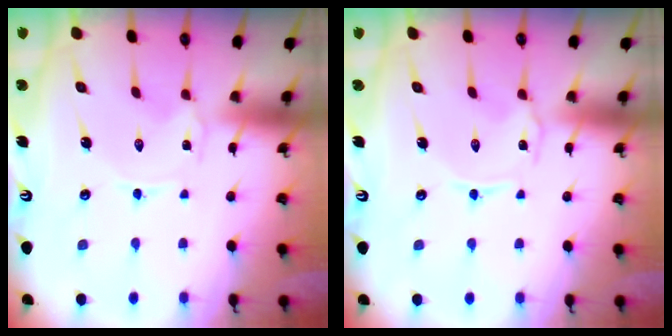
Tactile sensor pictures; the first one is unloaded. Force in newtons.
{"total": 0.9, "press": 0.8, "slide": 0.2}